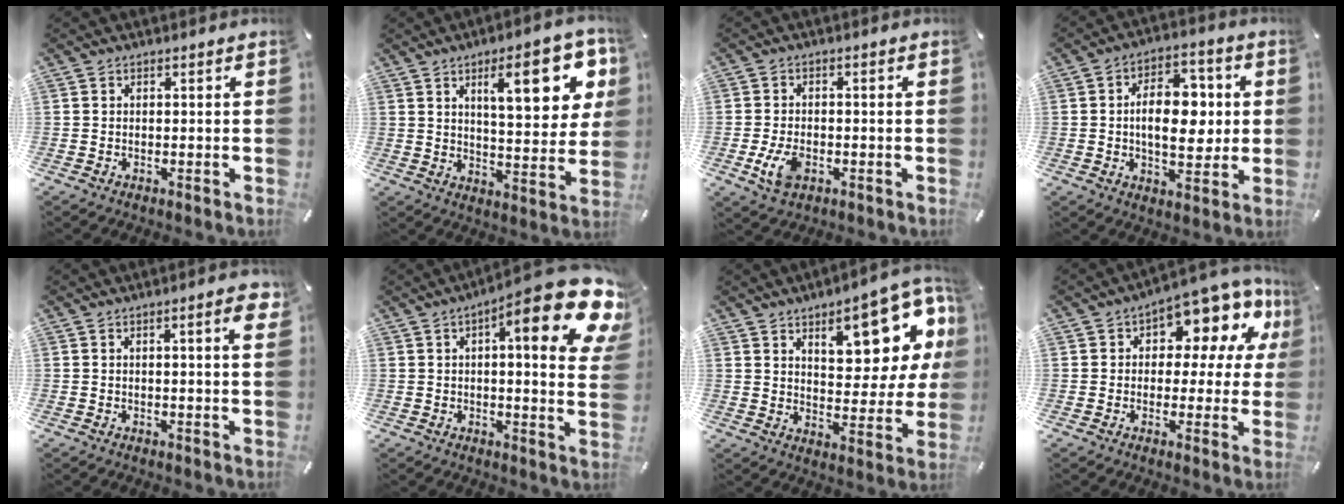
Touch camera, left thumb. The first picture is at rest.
{"total": 18.0, "force": [7.7, 6.4, 15.0], "torque": [-0.211, -0.022, 0.114]}
{"total": 5.7, "force": [-2.1, 3.5, 3.9], "torque": [-0.096, 0.000, -0.041]}
{"total": 13.4, "force": [1.1, 8.3, 10.5], "torque": [-0.139, 0.004, 0.019]}
{"total": 5.2, "force": [1.6, 0.9, 4.8], "torque": [-0.077, -0.001, 0.023]}
{"total": 19.7, "force": [9.3, 4.9, 16.7], "torque": [-0.225, -0.064, 0.134]}
{"total": 17.4, "force": [9.8, 7.6, 12.2], "torque": [-0.152, -0.060, 0.158]}
{"total": 11.5, "force": [7.0, 5.7, 7.1], "torque": [-0.097, -0.064, 0.120]}